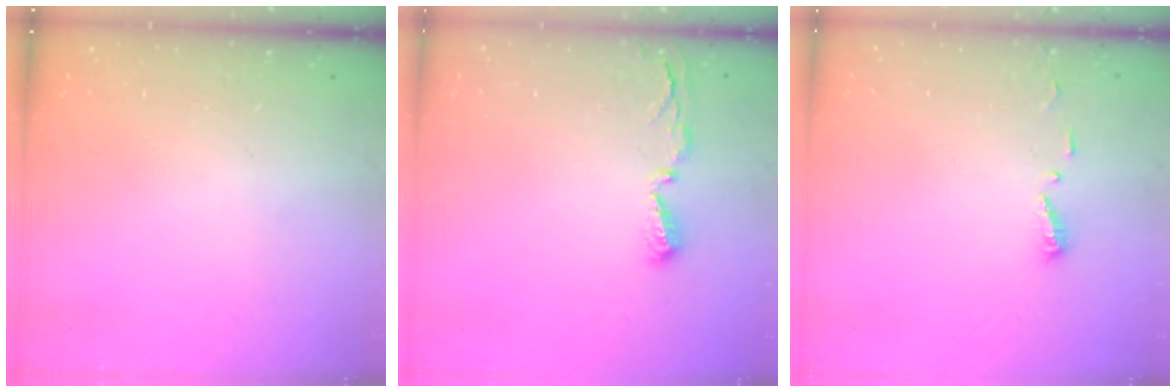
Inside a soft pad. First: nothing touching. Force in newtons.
{"total": 4.0, "press": 4.0, "slide": 0.4}
{"total": 4.7, "press": 4.7, "slide": 0.5}